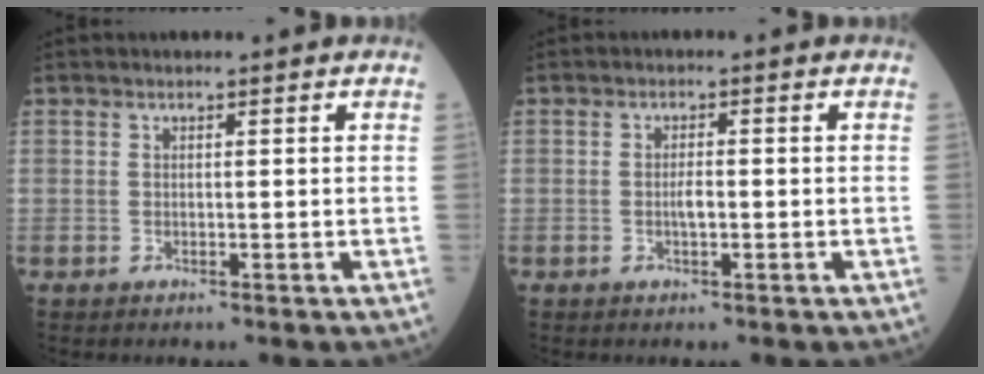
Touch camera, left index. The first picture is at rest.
{"total": 1.6, "force": [-0.6, 0.3, 1.5], "torque": [-0.027, -0.002, -0.012]}